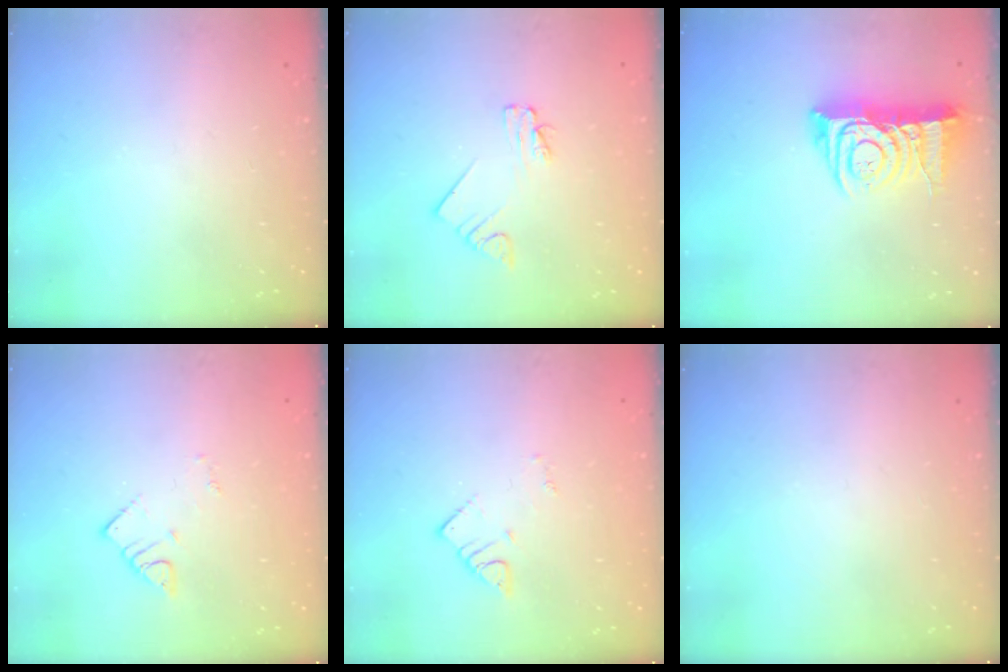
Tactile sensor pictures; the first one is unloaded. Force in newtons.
{"total": 2.2, "press": 2.2, "slide": 0.3}
{"total": 12.1, "press": 12.0, "slide": 1.7}
{"total": 1.9, "press": 1.9, "slide": 0.2}
{"total": 1.9, "press": 1.9, "slide": 0.2}
{"total": 0.0}